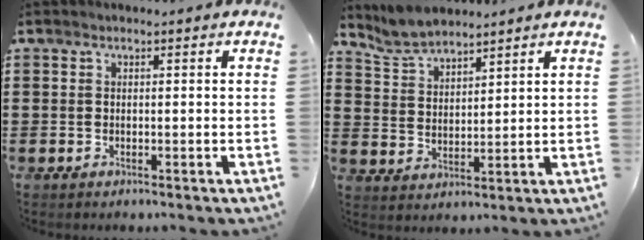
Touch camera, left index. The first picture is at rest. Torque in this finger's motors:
{"motor_torque": [-0.15, -0.32, 0.19, 0.03]}